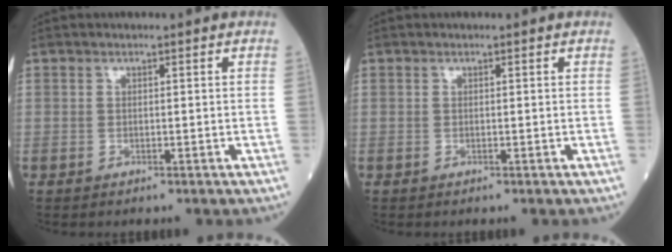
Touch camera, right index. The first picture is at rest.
{"total": 0.0}